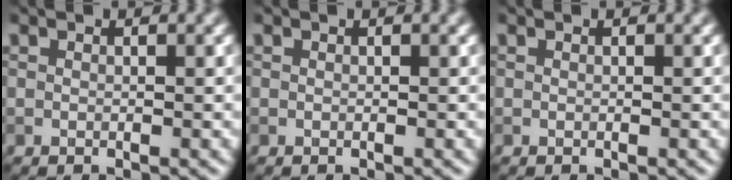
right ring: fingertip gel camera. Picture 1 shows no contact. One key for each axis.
{"total": 0.0}
{"total": 0.0}